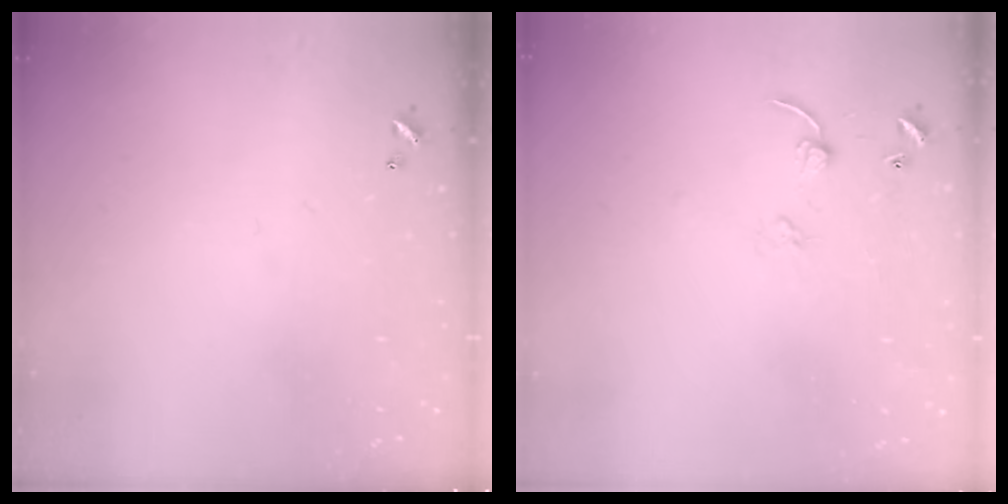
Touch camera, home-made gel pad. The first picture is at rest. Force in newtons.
{"total": 5.2, "press": 5.1, "slide": 0.6}